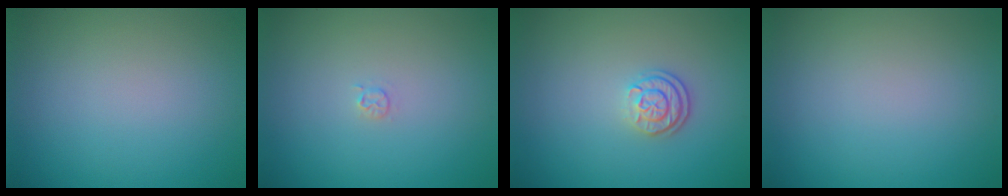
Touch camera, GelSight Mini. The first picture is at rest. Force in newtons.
{"total": 0.7, "press": 0.7, "slide": 0.1}
{"total": 2.5, "press": 2.0, "slide": 1.5}
{"total": 0.0}